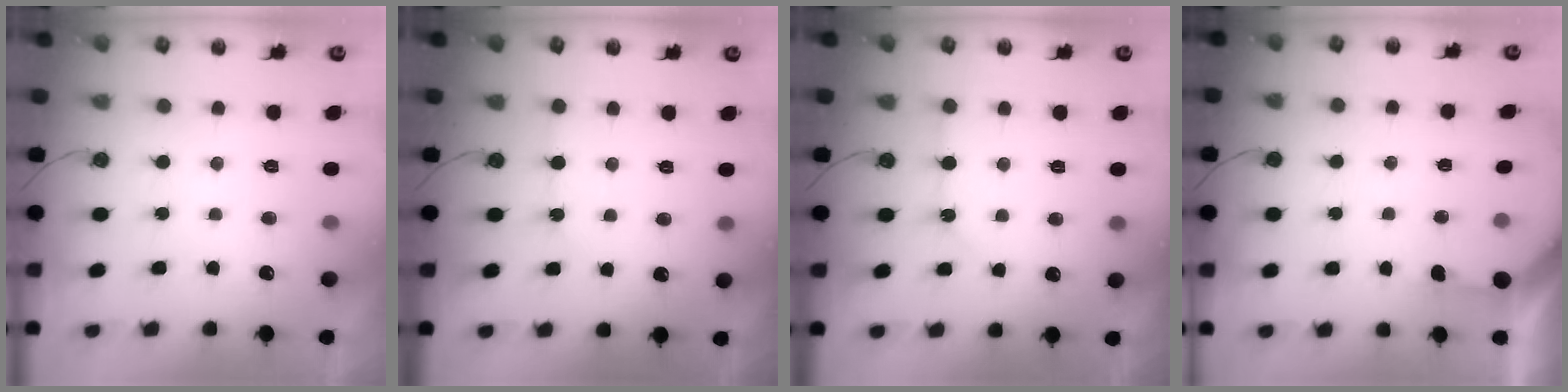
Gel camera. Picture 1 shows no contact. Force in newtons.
{"total": 2.8, "press": 2.8, "slide": 0.4}
{"total": 2.5, "press": 2.5, "slide": 0.4}
{"total": 2.3, "press": 2.3, "slide": 0.3}